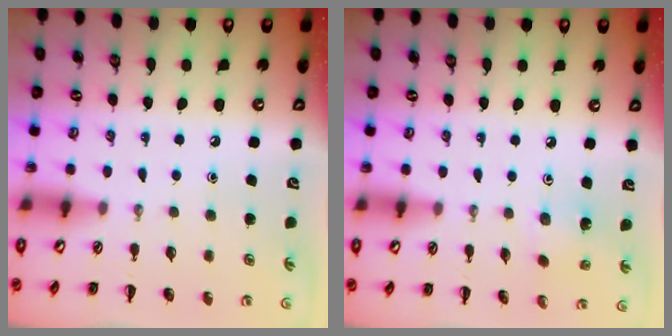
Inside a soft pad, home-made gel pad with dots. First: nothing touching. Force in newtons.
{"total": 1.5, "press": 1.3, "slide": 0.6}